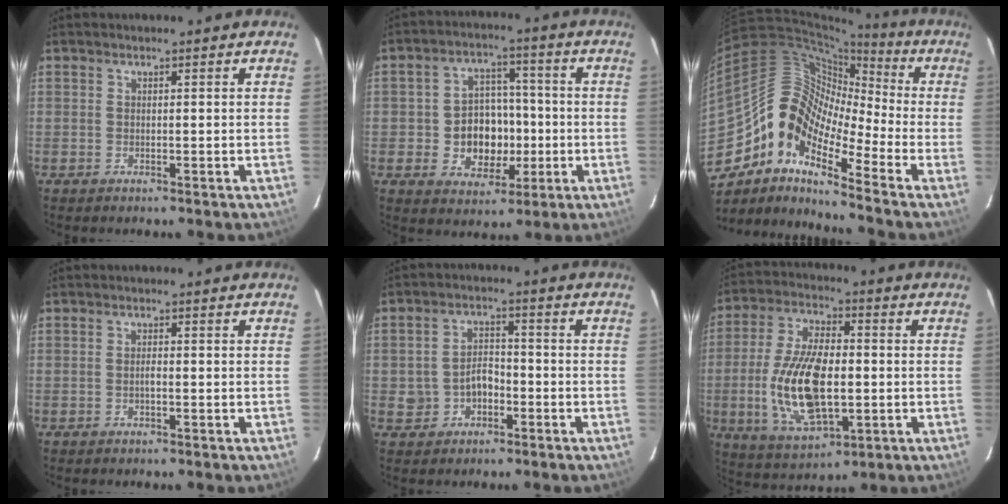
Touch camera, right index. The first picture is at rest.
{"total": 10.1, "force": [-1.7, 8.3, 5.4], "torque": [-0.120, 0.019, -0.011]}
{"total": 13.0, "force": [-6.9, 6.5, 8.8], "torque": [-0.147, 0.014, -0.156]}
{"total": 1.1, "force": [-0.2, 0.2, 1.0], "torque": [-0.021, 0.002, -0.005]}
{"total": 5.3, "force": [-1.8, 4.2, 2.6], "torque": [-0.054, 0.017, -0.017]}
{"total": 17.3, "force": [-2.2, 7.9, 15.2], "torque": [-0.313, -0.006, -0.032]}